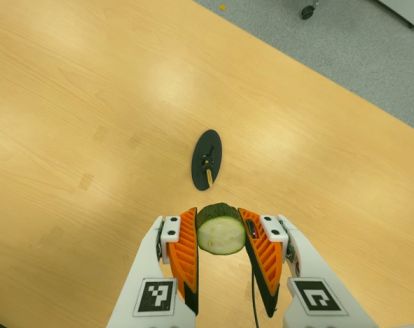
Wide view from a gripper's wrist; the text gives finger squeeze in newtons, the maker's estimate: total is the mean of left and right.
{"total": 10.3, "left": 9.8, "right": 10.8}